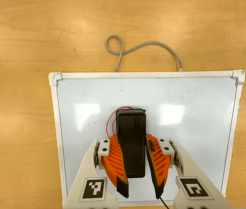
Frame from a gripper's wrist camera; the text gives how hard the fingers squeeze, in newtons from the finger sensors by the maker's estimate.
{"total": 15.0, "left": 15.1, "right": 14.8}